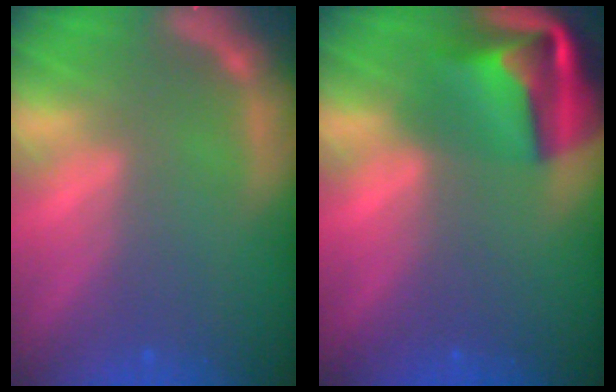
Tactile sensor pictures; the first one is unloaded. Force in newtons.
{"total": 8.9}